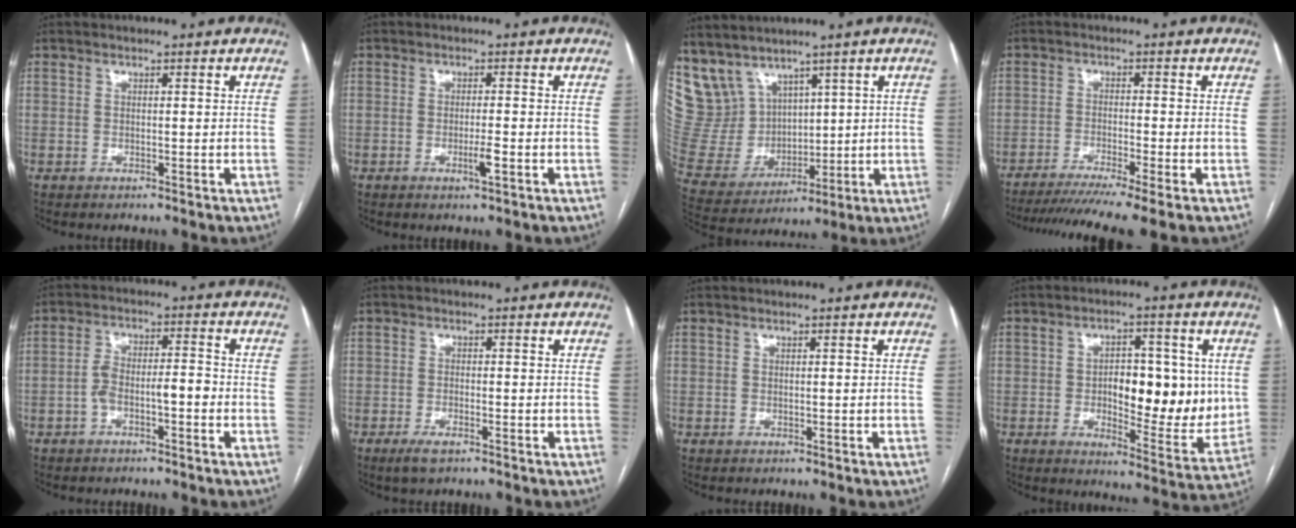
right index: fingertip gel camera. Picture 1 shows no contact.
{"total": 2.4, "force": [-1.0, 0.0, 2.2], "torque": [-0.038, -0.003, -0.017]}
{"total": 12.0, "force": [8.8, 7.7, 2.7], "torque": [-0.086, 0.032, 0.207]}
{"total": 10.1, "force": [-8.0, -1.0, 6.1], "torque": [-0.088, -0.022, -0.125]}
{"total": 5.3, "force": [-2.0, 1.6, 4.7], "torque": [-0.088, 0.027, -0.032]}
{"total": 2.7, "force": [-1.7, 0.7, 1.9], "torque": [-0.041, -0.003, -0.030]}
{"total": 0.0}
{"total": 13.4, "force": [0.6, 5.6, 12.2], "torque": [-0.162, 0.003, 0.019]}